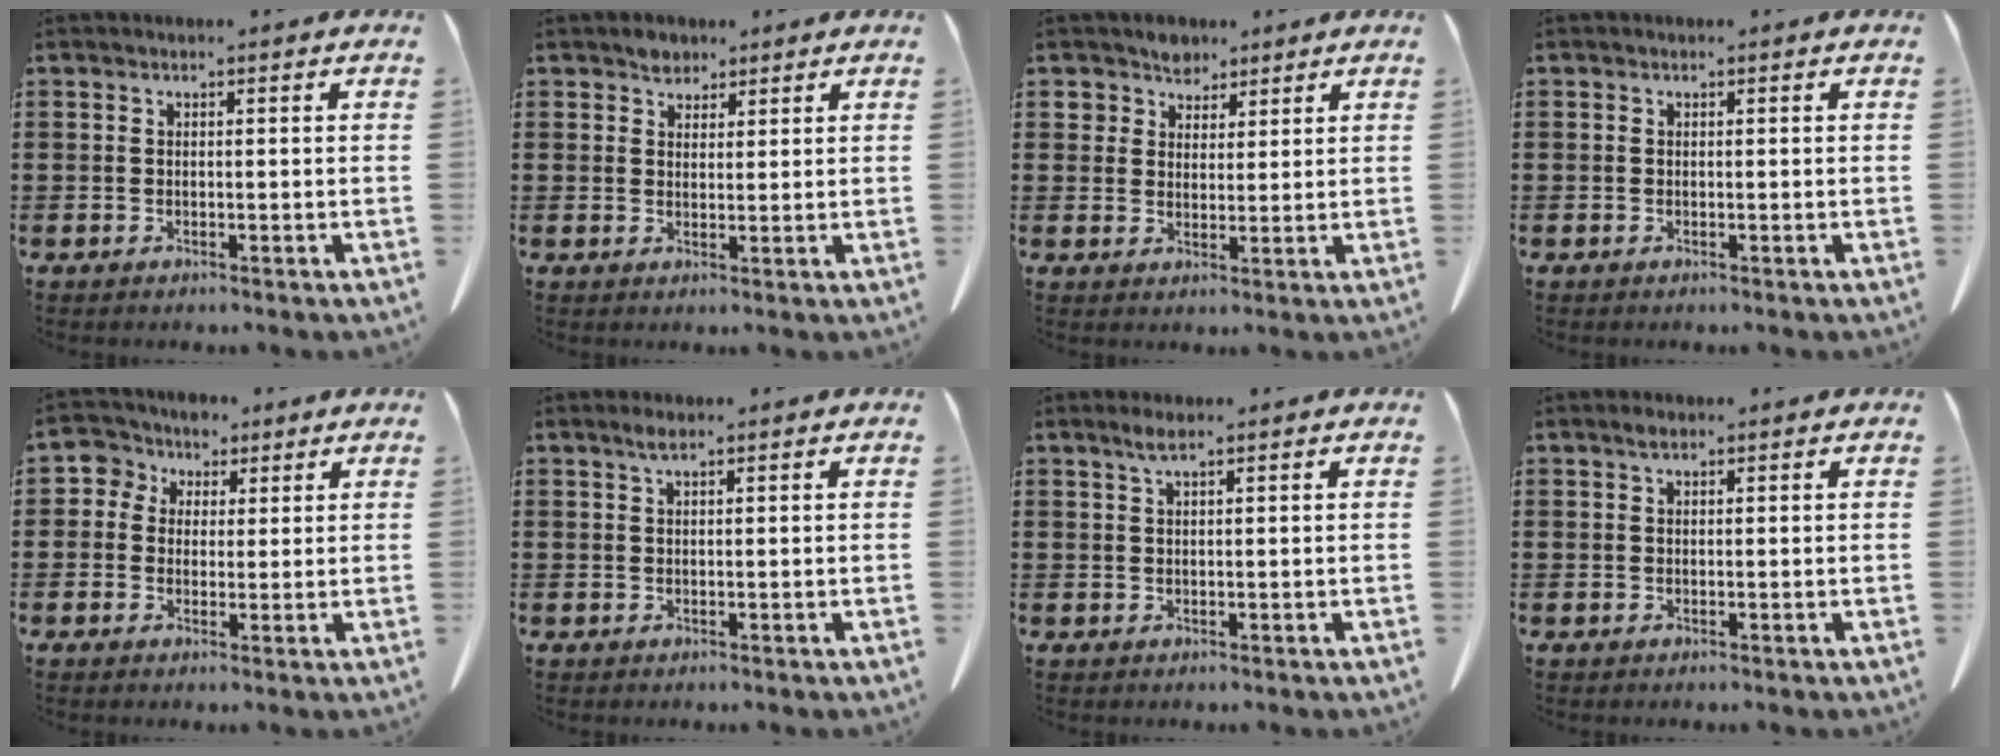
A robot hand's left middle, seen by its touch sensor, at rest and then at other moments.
{"total": 2.4, "force": [2.0, 1.3, 0.3], "torque": [-0.004, 0.000, 0.037]}
{"total": 3.9, "force": [2.9, 2.6, 0.2], "torque": [-0.023, 0.008, 0.054]}
{"total": 0.0}
{"total": 3.9, "force": [1.5, 3.5, 0.3], "torque": [-0.031, 0.002, 0.022]}
{"total": 1.4, "force": [0.8, 0.2, 1.1], "torque": [-0.023, 0.001, 0.014]}
{"total": 1.9, "force": [1.2, 0.2, 1.5], "torque": [-0.030, 0.001, 0.020]}
{"total": 0.9, "force": [0.5, 0.4, 0.7], "torque": [-0.015, 0.002, 0.009]}